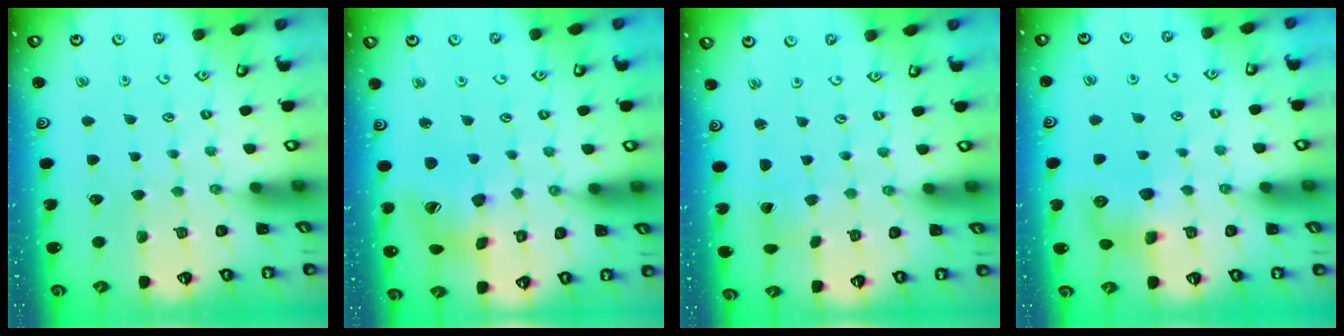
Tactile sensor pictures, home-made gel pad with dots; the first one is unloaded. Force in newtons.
{"total": 14.3, "press": 14.1, "slide": 2.2}
{"total": 0.7, "press": 0.7, "slide": 0.1}
{"total": 8.5, "press": 8.5, "slide": 0.4}